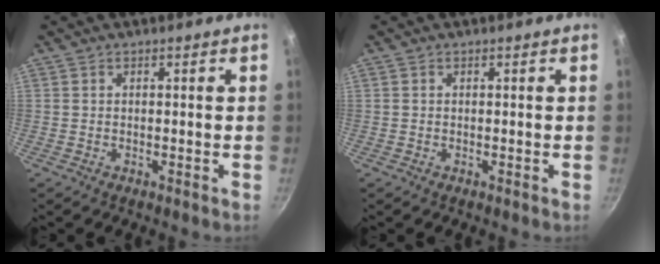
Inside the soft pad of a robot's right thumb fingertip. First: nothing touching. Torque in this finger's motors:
{"motor_torque": [-0.01, -0.15, -0.32, 0.15, -0.02]}